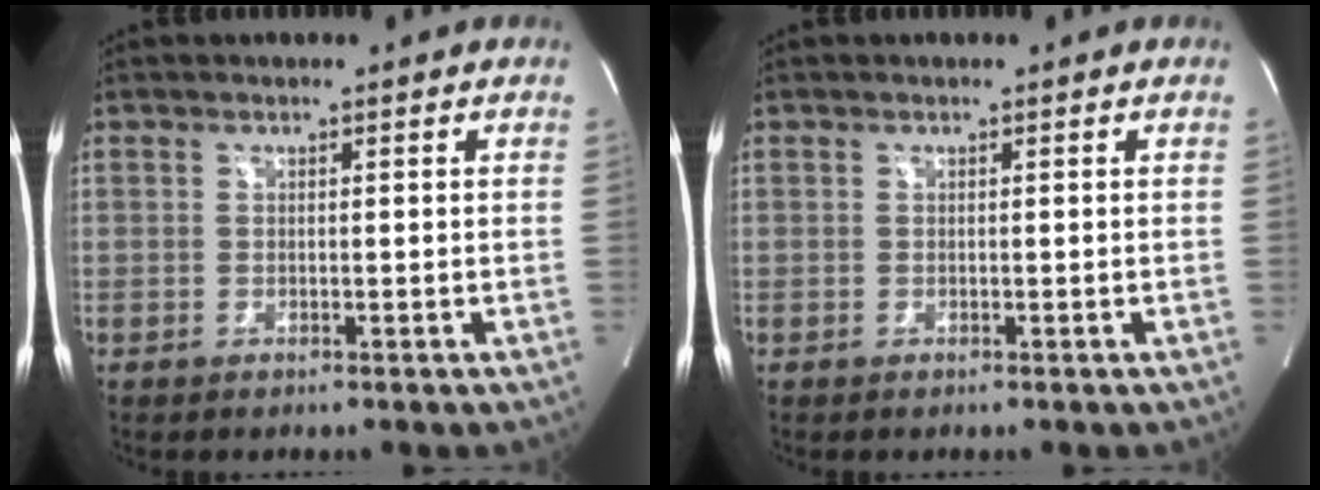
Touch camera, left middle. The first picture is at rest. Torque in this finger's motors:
{"motor_torque": [0.00, 0.00, 0.04, 0.00]}